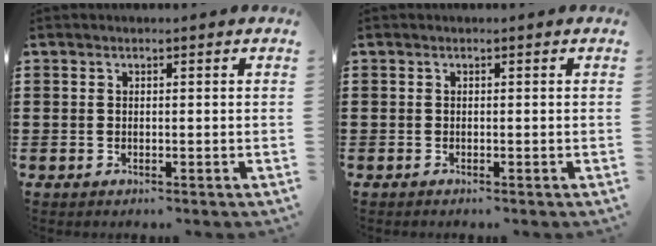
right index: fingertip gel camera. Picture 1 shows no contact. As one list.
[{"total": 0.0}]